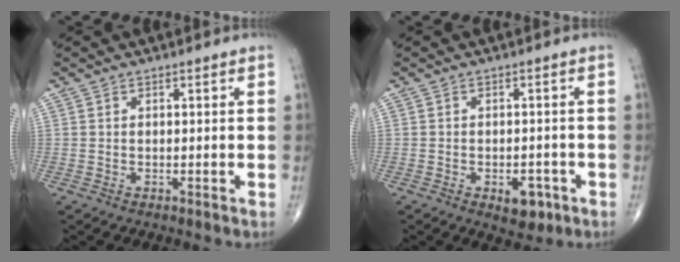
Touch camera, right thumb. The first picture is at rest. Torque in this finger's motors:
{"motor_torque": [2.44, 1.59, 0.42, -0.59, 0.00]}